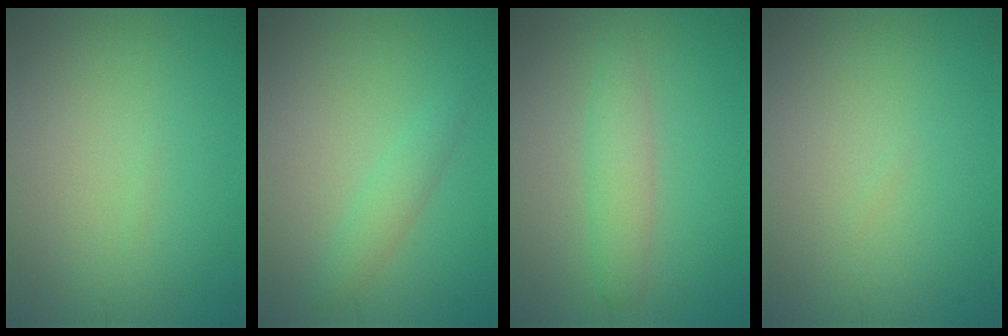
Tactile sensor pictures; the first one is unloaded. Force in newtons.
{"total": 1.7, "press": 1.7, "slide": 0.1}
{"total": 2.5, "press": 2.5, "slide": 0.2}
{"total": 0.0}